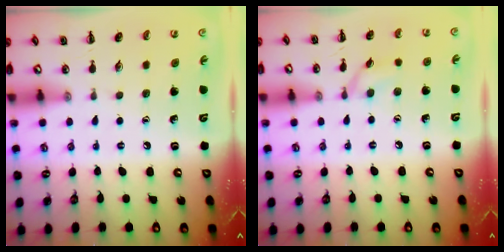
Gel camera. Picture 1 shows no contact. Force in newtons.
{"total": 6.8, "press": 6.7, "slide": 0.7}